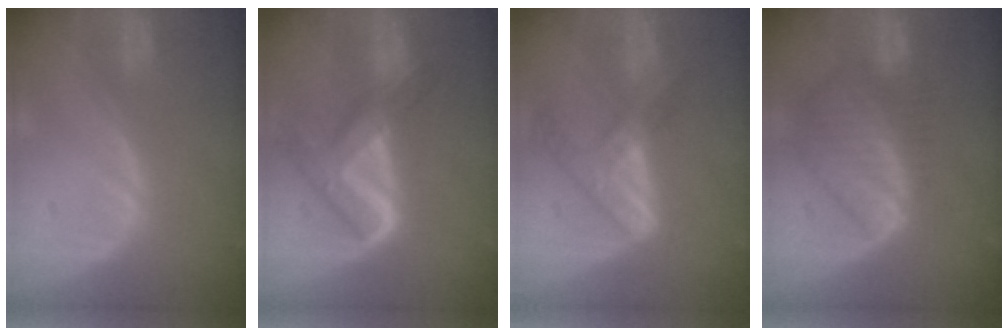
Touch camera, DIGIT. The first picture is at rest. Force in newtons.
{"total": 8.0, "press": 8.0, "slide": 0.7}
{"total": 7.4, "press": 6.2, "slide": 4.1}
{"total": 8.5, "press": 7.6, "slide": 3.9}